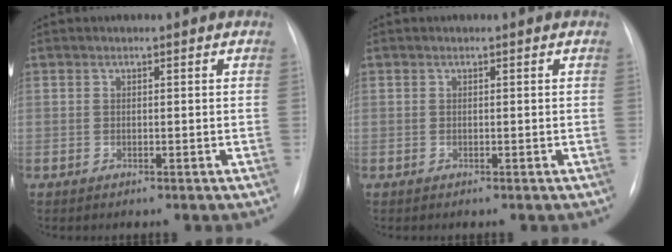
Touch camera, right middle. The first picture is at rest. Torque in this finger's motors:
{"motor_torque": [0.00, 0.00, 0.00, 0.00]}